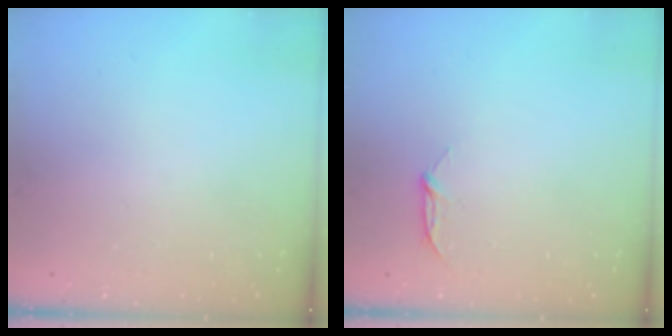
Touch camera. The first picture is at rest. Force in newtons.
{"total": 5.1, "press": 5.1, "slide": 0.6}